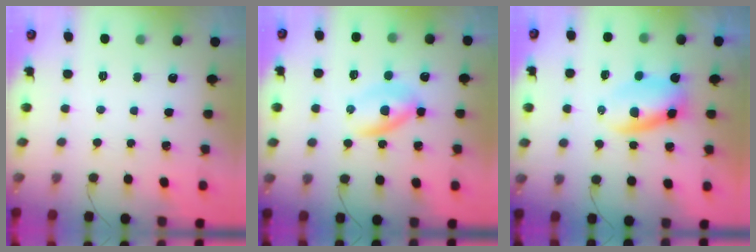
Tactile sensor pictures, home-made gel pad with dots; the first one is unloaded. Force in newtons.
{"total": 3.9, "press": 3.9, "slide": 0.6}
{"total": 4.4, "press": 4.3, "slide": 1.0}